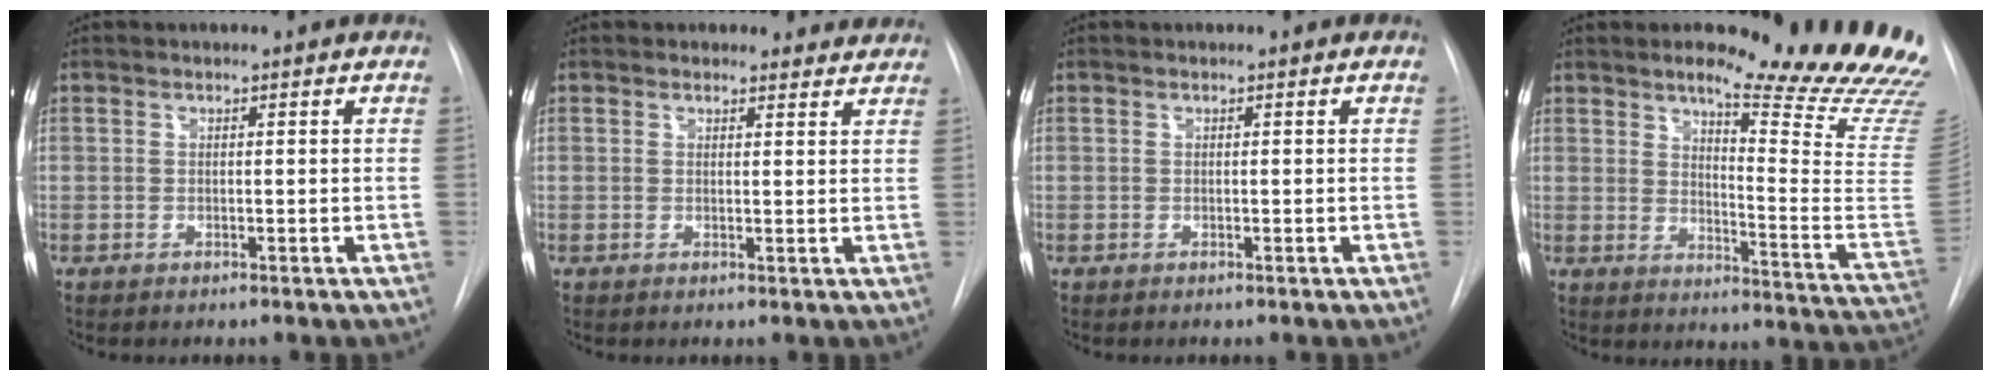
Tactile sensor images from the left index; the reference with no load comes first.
{"total": 4.1, "force": [3.7, 1.7, 0.0], "torque": [0.012, -0.007, 0.026]}
{"total": 0.0}
{"total": 21.7, "force": [18.2, 0.5, 12.0], "torque": [-0.143, -0.117, 0.215]}